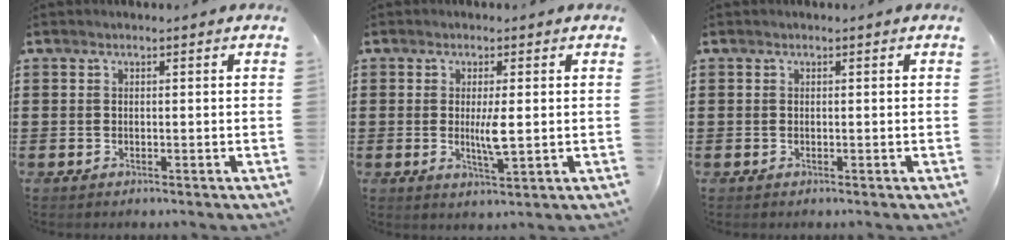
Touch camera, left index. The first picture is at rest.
{"total": 4.1, "force": [0.1, 0.6, 4.1], "torque": [-0.082, -0.006, -0.003]}
{"total": 0.0}